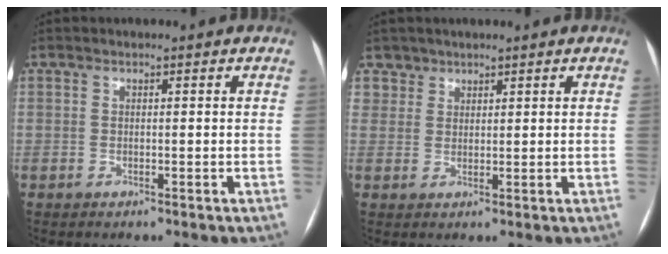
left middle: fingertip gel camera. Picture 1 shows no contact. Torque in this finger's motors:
{"motor_torque": [0.10, -0.12, -0.02, -0.03]}